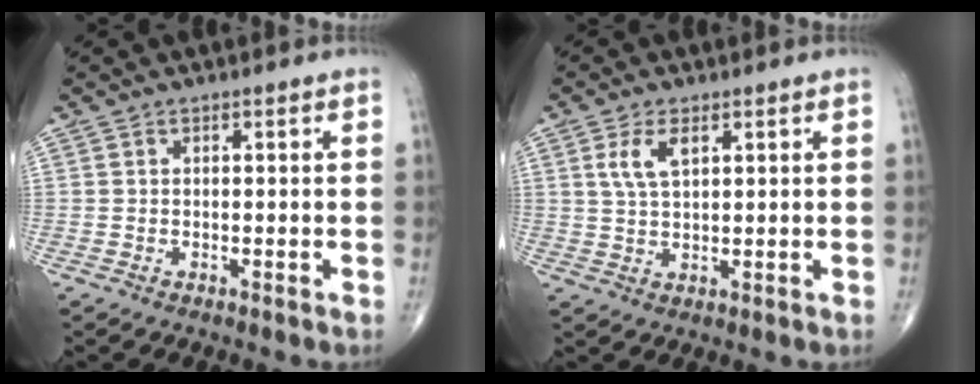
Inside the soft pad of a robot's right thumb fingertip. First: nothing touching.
{"total": 5.0, "force": [2.0, 2.3, 3.9], "torque": [-0.076, -0.002, 0.043]}